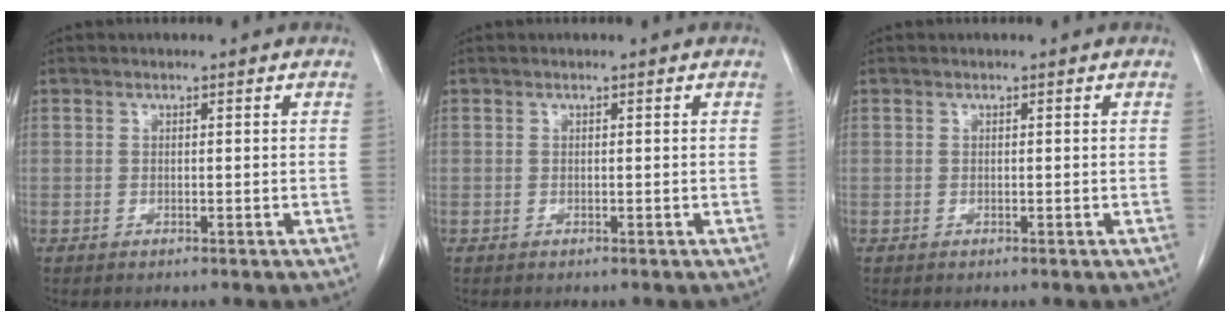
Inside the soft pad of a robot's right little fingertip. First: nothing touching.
{"total": 0.0}
{"total": 0.0}